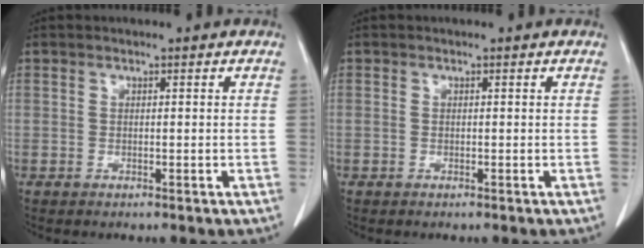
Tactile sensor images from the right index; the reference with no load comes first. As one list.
[{"total": 0.0}]